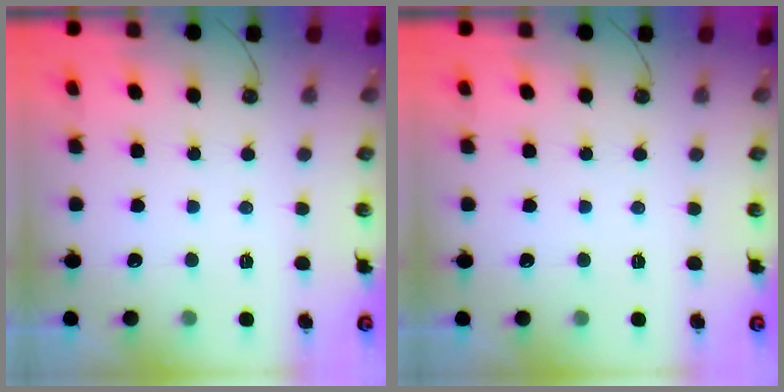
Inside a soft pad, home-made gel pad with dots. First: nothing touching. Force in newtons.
{"total": 0.0}